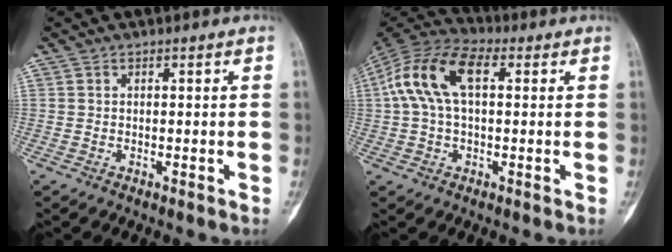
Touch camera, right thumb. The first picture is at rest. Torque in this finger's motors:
{"motor_torque": [0.72, 1.80, 0.79, -0.60, 0.16]}